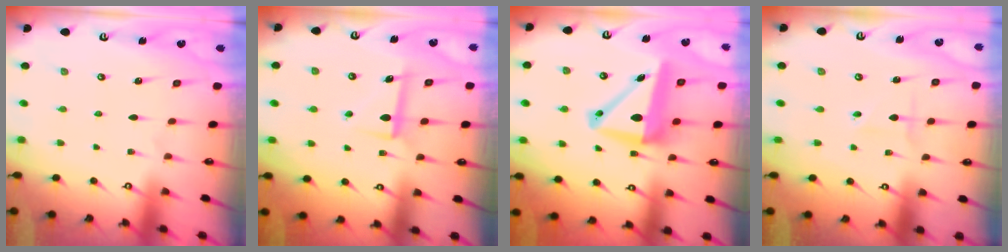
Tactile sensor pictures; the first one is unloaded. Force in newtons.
{"total": 6.4, "press": 6.3, "slide": 0.7}
{"total": 11.3, "press": 10.9, "slide": 2.9}
{"total": 1.9, "press": 1.8, "slide": 0.5}